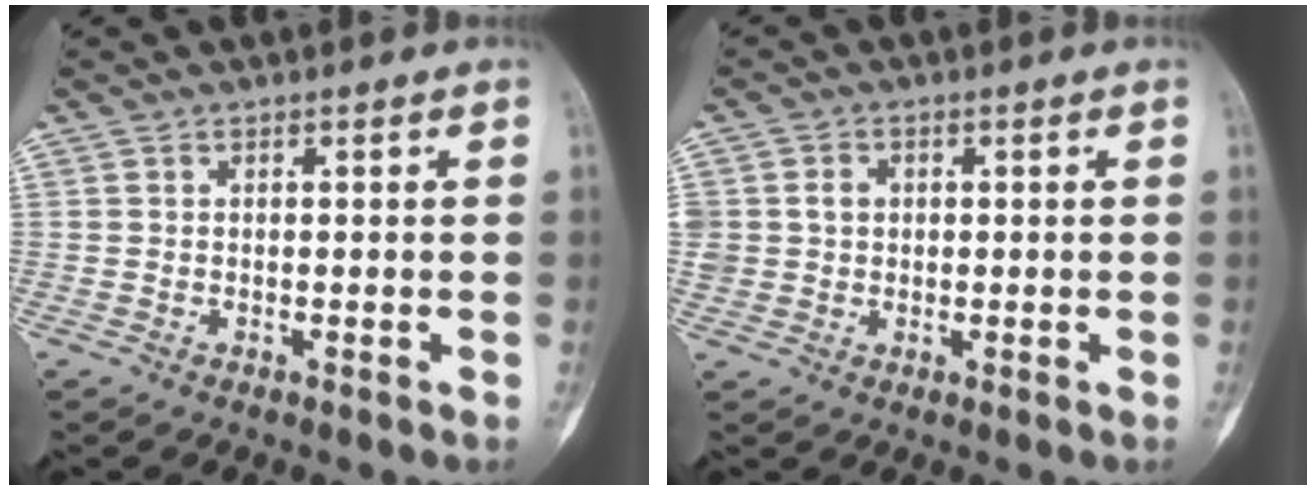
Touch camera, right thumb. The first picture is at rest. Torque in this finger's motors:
{"motor_torque": [0.30, 1.31, 0.28, -0.13, 0.03]}